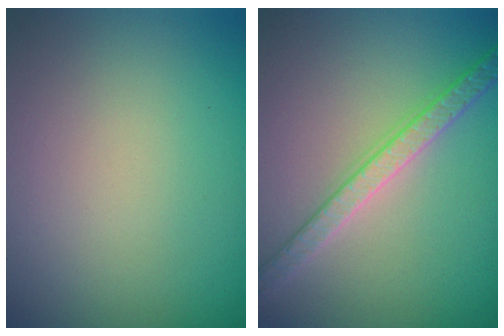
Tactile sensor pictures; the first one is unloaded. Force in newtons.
{"total": 3.3, "press": 3.3, "slide": 0.3}